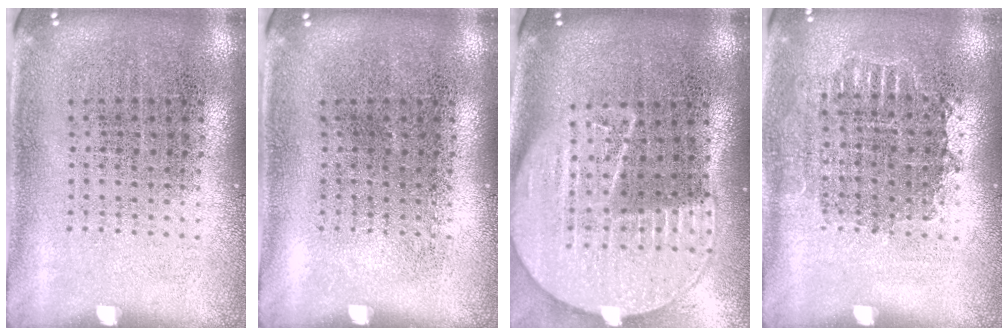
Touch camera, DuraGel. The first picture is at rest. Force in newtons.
{"total": 0.0}
{"total": 2.0, "press": 1.8, "slide": 1.0}
{"total": 0.9, "press": 0.8, "slide": 0.3}